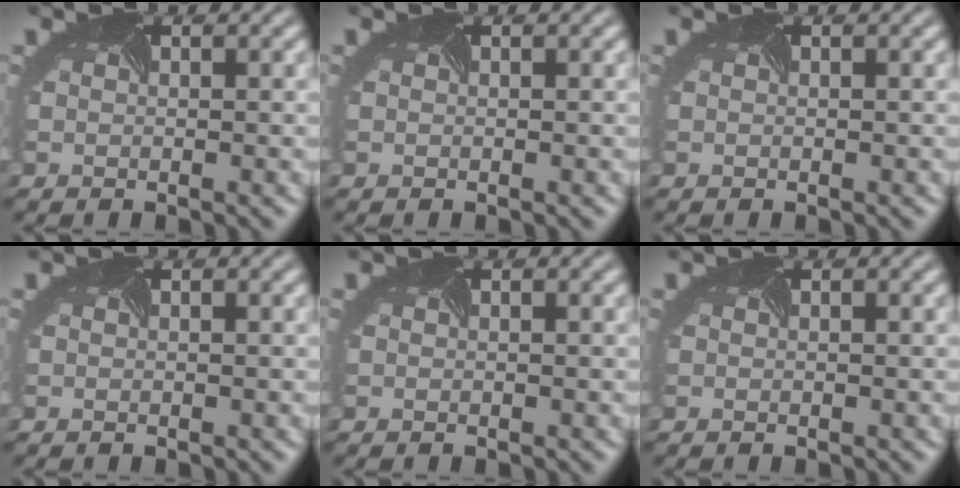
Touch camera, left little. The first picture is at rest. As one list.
[{"total": 0.0}, {"total": 0.0}, {"total": 0.0}, {"total": 0.0}, {"total": 0.0}]